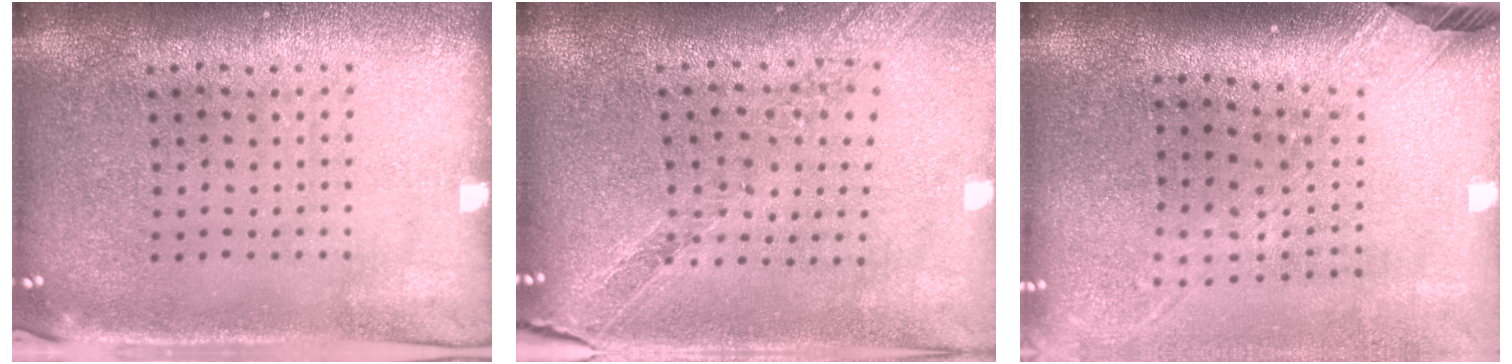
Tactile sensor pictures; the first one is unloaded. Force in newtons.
{"total": 1.1, "press": 1.1, "slide": 0.1}
{"total": 2.5, "press": 1.9, "slide": 1.7}